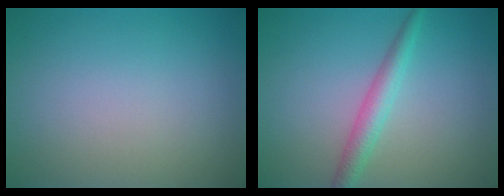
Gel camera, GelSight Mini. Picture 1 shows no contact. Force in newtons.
{"total": 2.5, "press": 2.5, "slide": 0.1}